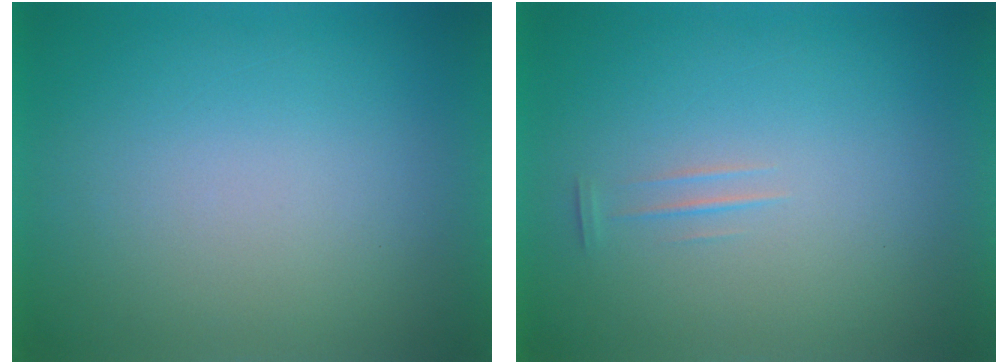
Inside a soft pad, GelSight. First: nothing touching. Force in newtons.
{"total": 1.1}